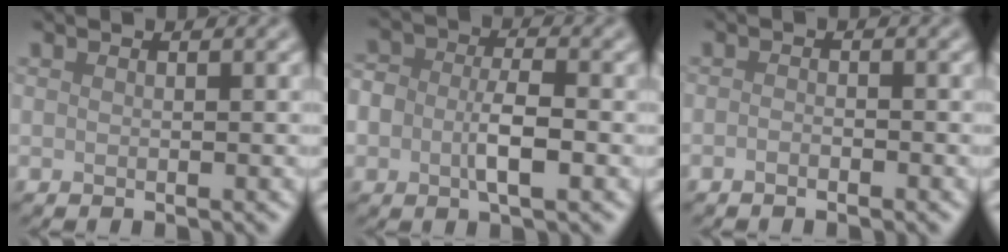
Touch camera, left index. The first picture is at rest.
{"total": 4.3, "force": [-1.1, 2.5, 3.3], "torque": [-0.059, -0.001, -0.025]}
{"total": 0.8, "force": [-0.6, 0.2, 0.5], "torque": [-0.010, 0.000, -0.011]}